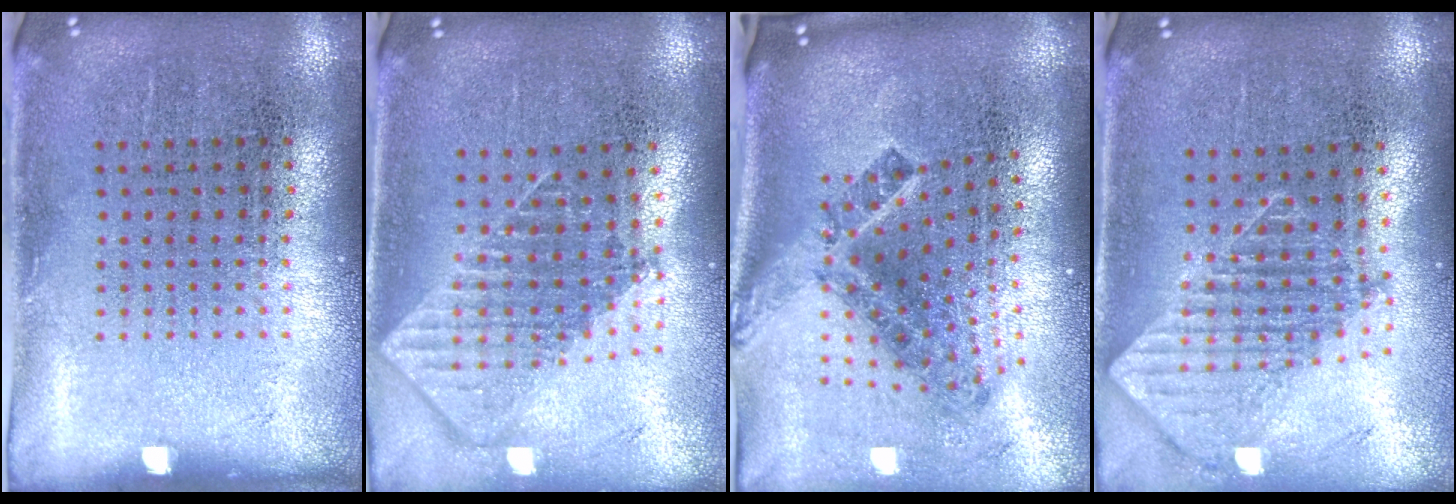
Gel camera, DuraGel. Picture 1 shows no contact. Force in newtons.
{"total": 1.9, "press": 1.5, "slide": 1.1}
{"total": 2.5, "press": 1.5, "slide": 2.0}
{"total": 1.9, "press": 1.4, "slide": 1.2}